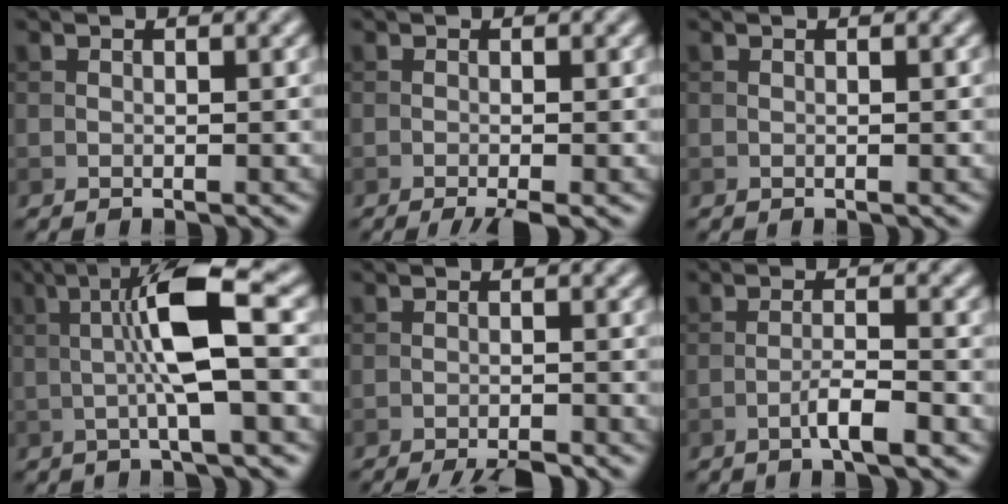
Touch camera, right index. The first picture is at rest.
{"total": 2.3, "force": [-1.4, 0.3, 1.8], "torque": [-0.028, -0.001, -0.028]}
{"total": 0.0}
{"total": 7.2, "force": [0.5, 1.0, 7.1], "torque": [-0.130, 0.016, 0.004]}
{"total": 4.4, "force": [-3.7, 0.5, 2.3], "torque": [-0.041, -0.010, -0.060]}
{"total": 2.9, "force": [-1.6, 0.3, 2.5], "torque": [-0.043, 0.008, -0.033]}